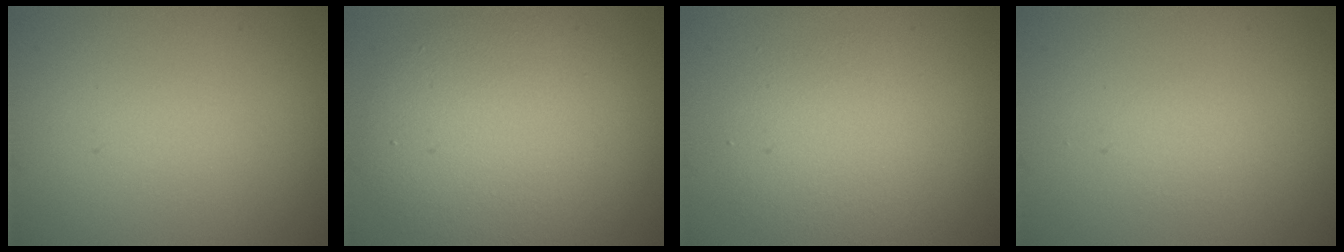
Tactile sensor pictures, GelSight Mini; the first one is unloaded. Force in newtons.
{"total": 8.7, "press": 8.6, "slide": 0.5}
{"total": 4.1, "press": 4.1, "slide": 0.2}
{"total": 0.7, "press": 0.7, "slide": 0.1}